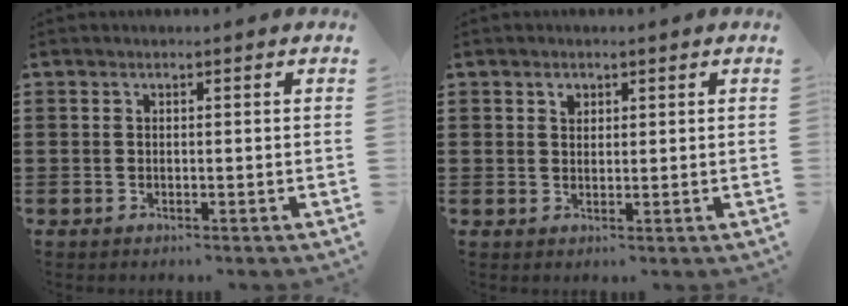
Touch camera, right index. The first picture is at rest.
{"total": 1.4, "force": [0.8, 1.0, 0.6], "torque": [-0.013, 0.003, 0.015]}